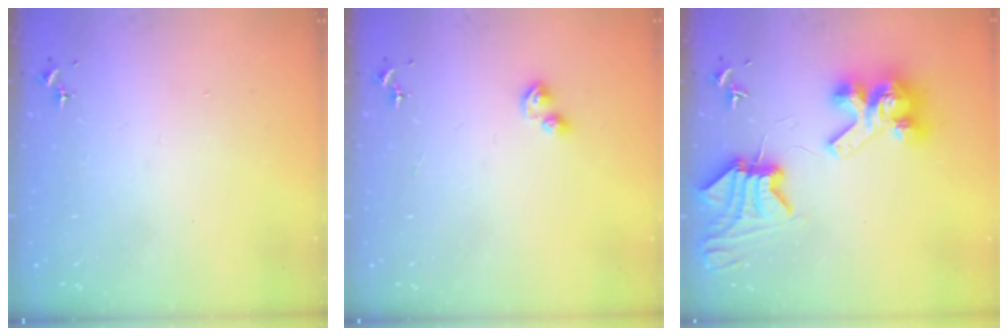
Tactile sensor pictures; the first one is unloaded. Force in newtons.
{"total": 3.8, "press": 3.7, "slide": 0.7}
{"total": 11.0, "press": 10.9, "slide": 1.5}